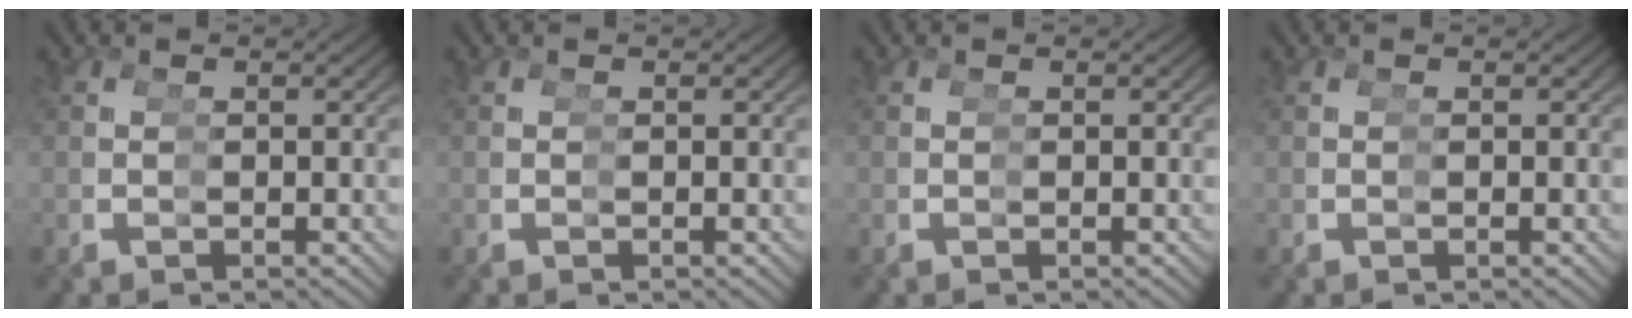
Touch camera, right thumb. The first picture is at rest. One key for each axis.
{"total": 0.0}
{"total": 0.0}
{"total": 0.0}